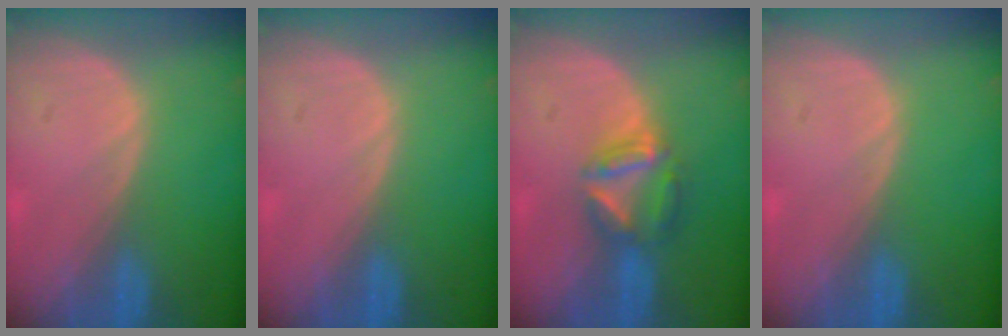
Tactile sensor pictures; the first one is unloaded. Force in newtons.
{"total": 0.0}
{"total": 6.1, "press": 5.5, "slide": 2.7}
{"total": 0.0}